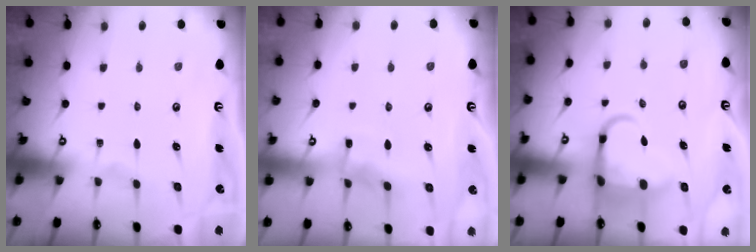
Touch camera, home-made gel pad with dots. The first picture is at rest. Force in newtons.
{"total": 5.7, "press": 5.7, "slide": 0.7}
{"total": 8.4, "press": 8.0, "slide": 2.5}